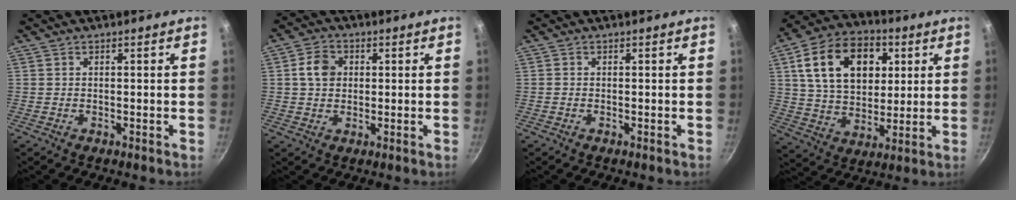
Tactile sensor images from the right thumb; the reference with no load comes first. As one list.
[{"total": 5.5, "force": [0.9, 4.5, 3.1], "torque": [-0.038, 0.009, 0.007]}, {"total": 0.0}, {"total": 20.2, "force": [5.9, 13.9, 13.3], "torque": [-0.198, 0.000, 0.097]}]